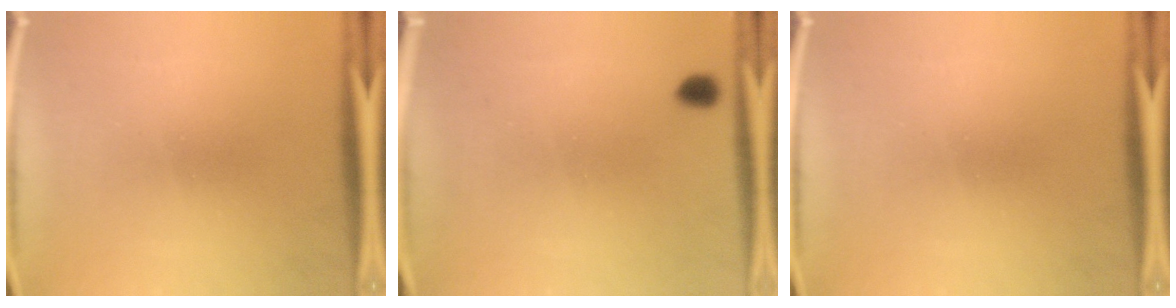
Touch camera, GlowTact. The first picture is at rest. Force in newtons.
{"total": 1.3}
{"total": 0.0}